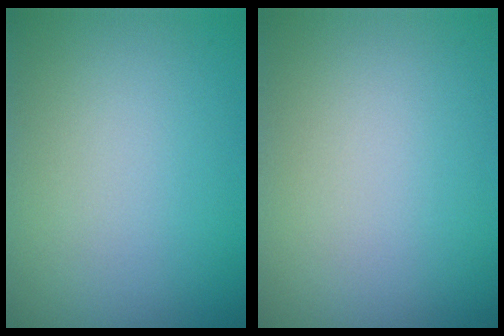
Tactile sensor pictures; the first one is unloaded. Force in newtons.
{"total": 0.0}